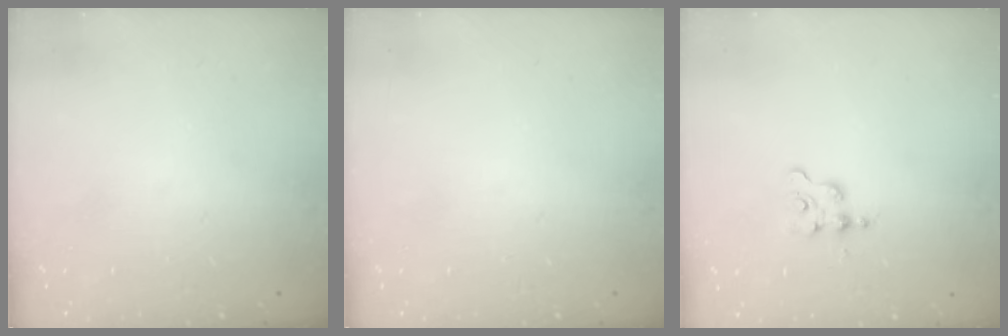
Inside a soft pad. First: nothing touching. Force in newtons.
{"total": 0.0}
{"total": 1.9, "press": 1.9, "slide": 0.2}